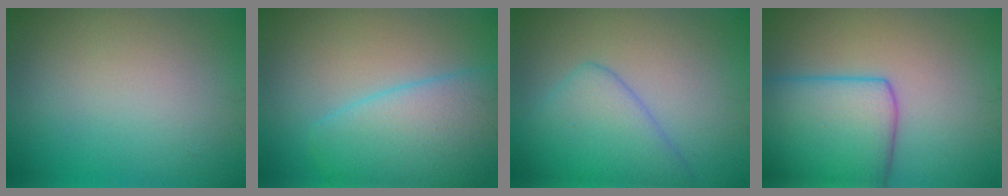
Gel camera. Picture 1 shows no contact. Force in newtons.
{"total": 6.4, "press": 6.4, "slide": 0.3}
{"total": 5.4, "press": 5.4, "slide": 0.3}
{"total": 8.4, "press": 8.4, "slide": 0.5}